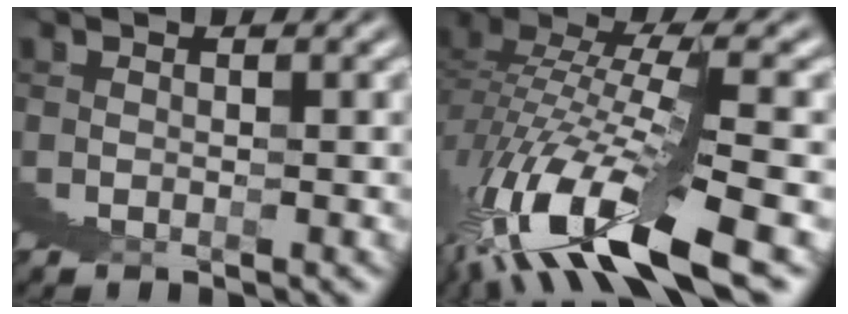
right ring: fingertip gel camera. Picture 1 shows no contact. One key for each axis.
{"total": 6.5, "fx": 1.3, "fy": 1.2, "fz": 6.2, "tx": -0.096, "ty": 0.014, "tz": 0.019}